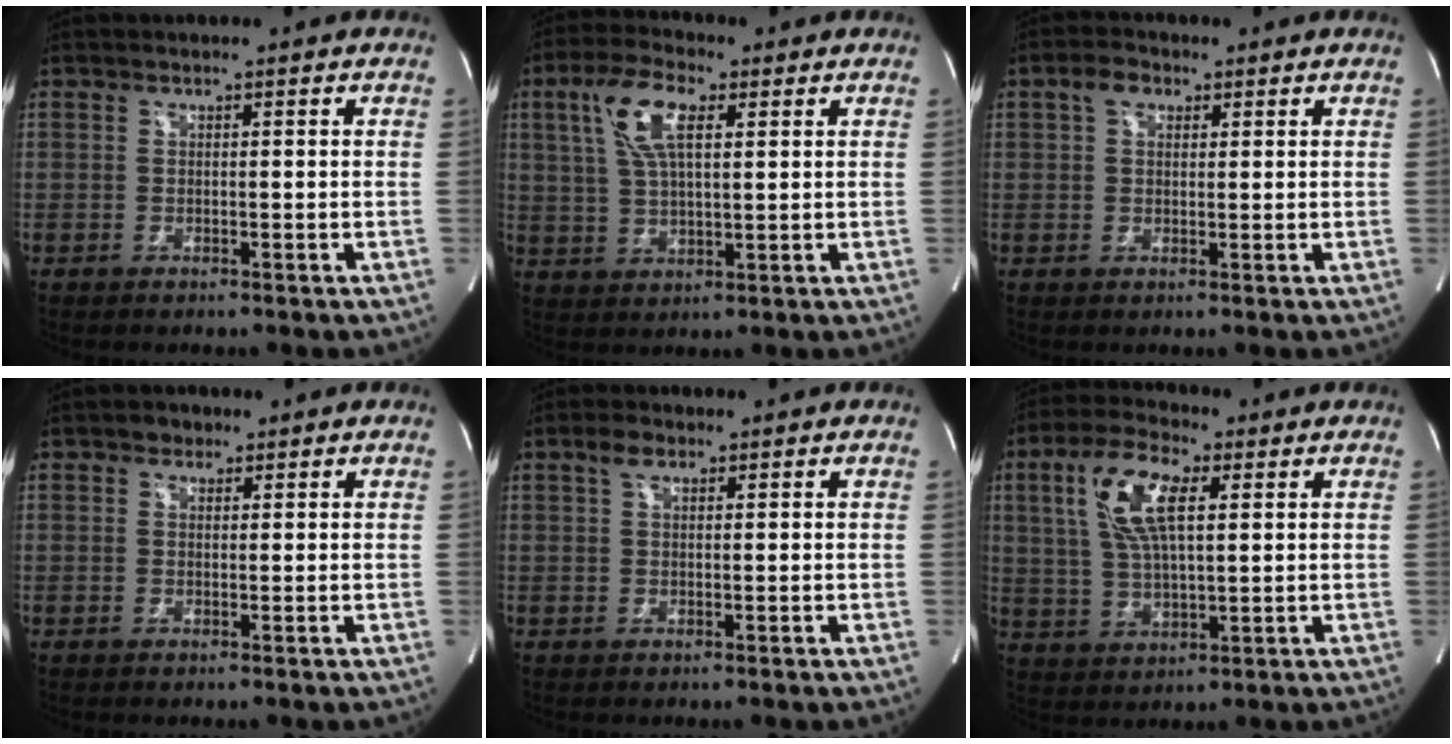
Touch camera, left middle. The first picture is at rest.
{"total": 9.4, "force": [3.5, 3.1, 8.1], "torque": [-0.173, 0.017, 0.069]}
{"total": 3.3, "force": [1.6, 2.2, 1.9], "torque": [-0.042, 0.015, 0.030]}
{"total": 1.8, "force": [1.1, 1.3, 0.5], "torque": [-0.007, 0.004, 0.015]}
{"total": 2.4, "force": [1.4, 1.1, 1.5], "torque": [-0.036, 0.011, 0.029]}
{"total": 11.3, "force": [3.6, 3.7, 10.0], "torque": [-0.211, 0.016, 0.069]}